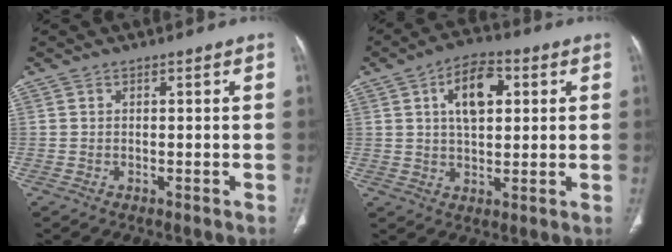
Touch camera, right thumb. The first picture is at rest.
{"total": 10.0, "force": [3.0, 5.4, 7.9], "torque": [-0.111, 0.004, 0.045]}